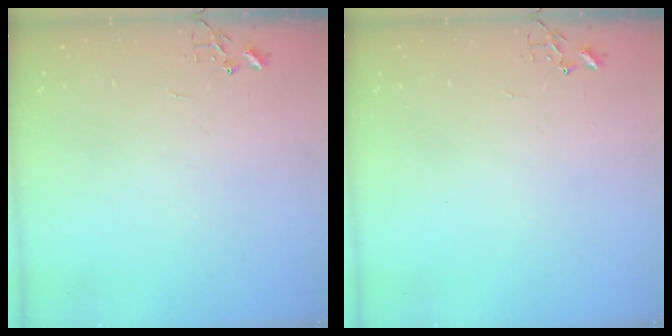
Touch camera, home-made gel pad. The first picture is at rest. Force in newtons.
{"total": 0.0}